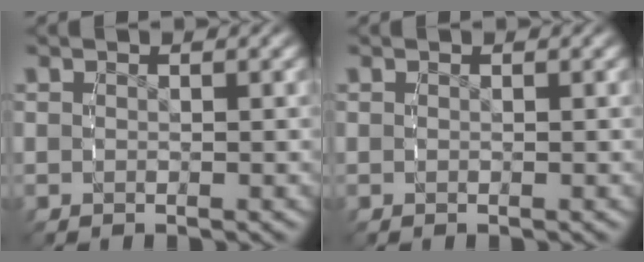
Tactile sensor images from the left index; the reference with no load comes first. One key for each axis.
{"total": 0.0}